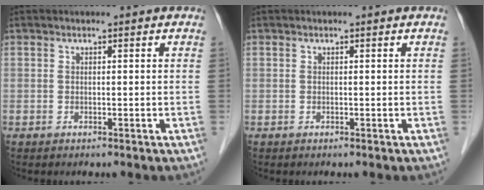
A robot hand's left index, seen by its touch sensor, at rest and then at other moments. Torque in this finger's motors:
{"motor_torque": [0.02, 0.00, 0.01, 0.00]}